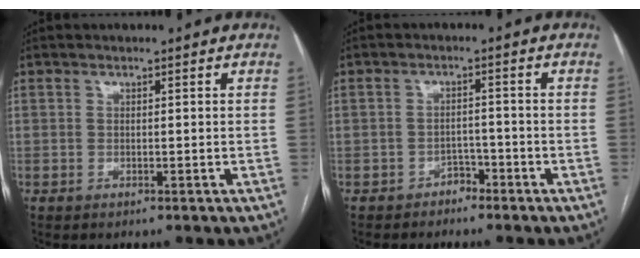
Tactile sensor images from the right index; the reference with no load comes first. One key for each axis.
{"total": 2.3, "fx": -1.8, "fy": 1.4, "fz": 0.5, "tx": -0.003, "ty": 0.007, "tz": -0.030}